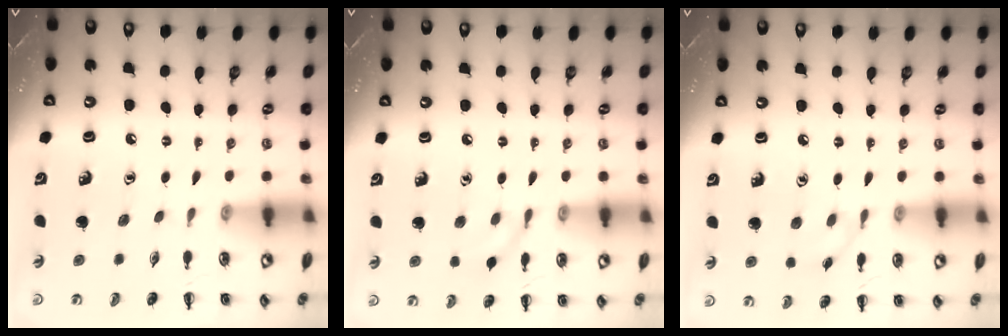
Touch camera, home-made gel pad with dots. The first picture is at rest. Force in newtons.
{"total": 6.6, "press": 6.4, "slide": 1.8}
{"total": 3.4, "press": 3.2, "slide": 1.1}